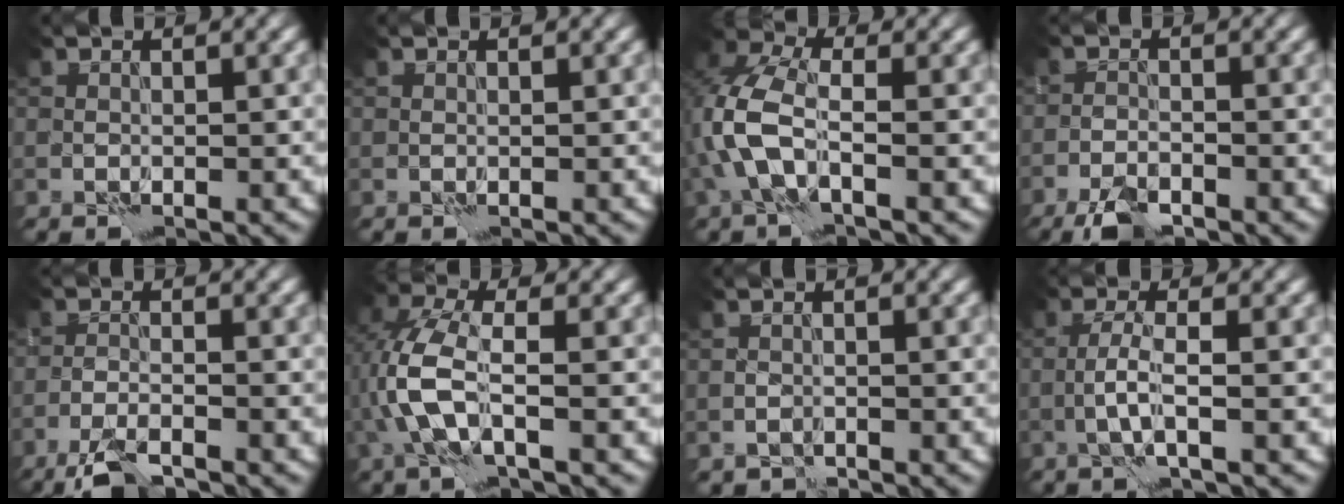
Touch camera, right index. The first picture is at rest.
{"total": 0.0}
{"total": 5.7, "force": [-1.3, 3.0, 4.7], "torque": [-0.122, 0.011, -0.037]}
{"total": 3.9, "force": [-3.0, 1.3, 2.1], "torque": [-0.042, -0.004, -0.063]}
{"total": 3.9, "force": [-3.1, 0.7, 2.1], "torque": [-0.047, -0.005, -0.066]}
{"total": 5.1, "force": [-0.9, 2.1, 4.6], "torque": [-0.111, 0.012, -0.026]}
{"total": 0.8, "force": [-0.7, 0.5, 0.0], "torque": [-0.002, 0.002, -0.014]}
{"total": 2.4, "force": [-0.5, 0.3, 2.4], "torque": [-0.051, 0.007, -0.017]}